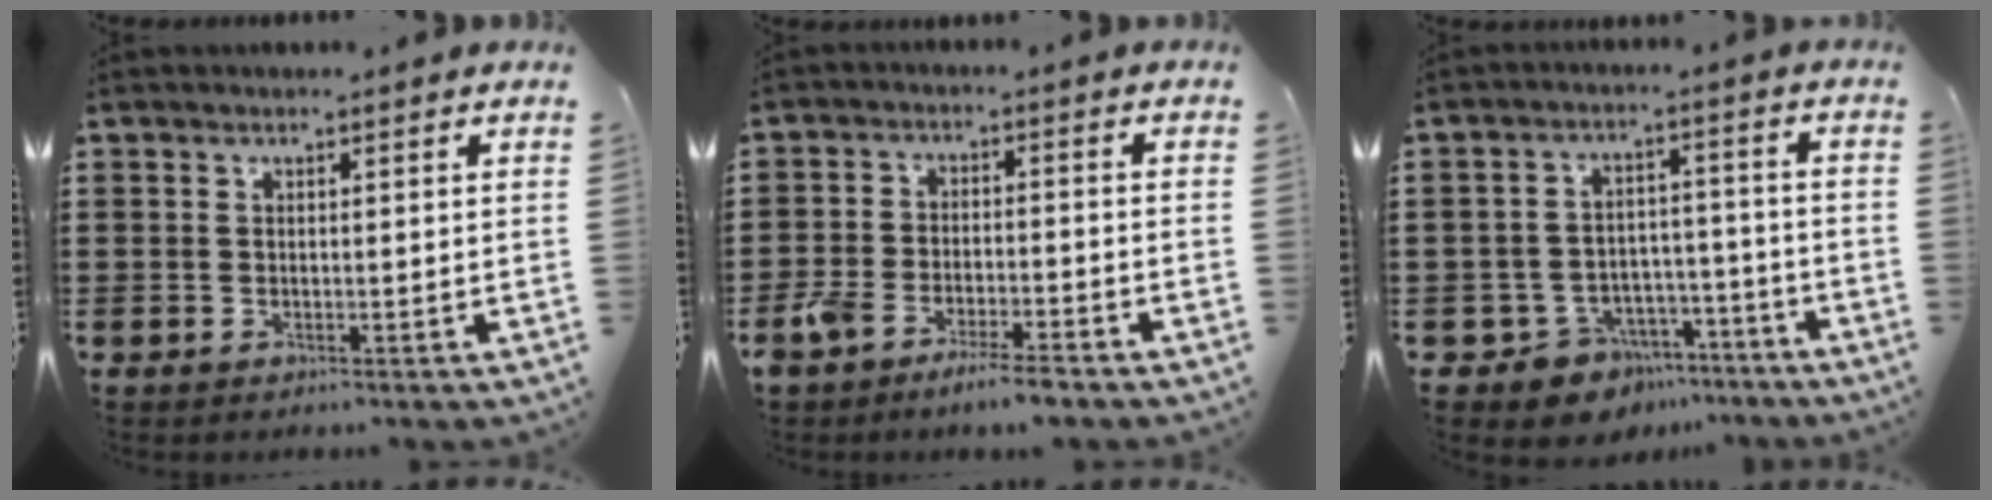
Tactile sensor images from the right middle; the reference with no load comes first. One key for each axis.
{"total": 5.2, "fx": -4.3, "fy": 1.0, "fz": 2.7, "tx": -0.065, "ty": -0.001, "tz": -0.086}
{"total": 5.9, "fx": -5.1, "fy": 3.0, "fz": 0.7, "tx": -0.025, "ty": 0.024, "tz": -0.100}